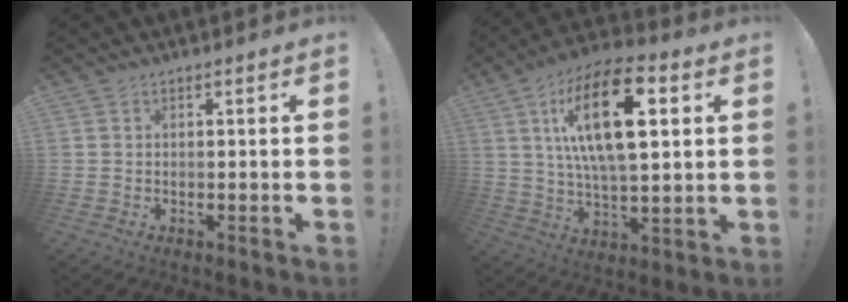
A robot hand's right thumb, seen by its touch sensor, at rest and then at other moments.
{"total": 21.9, "force": [6.5, 10.0, 18.4], "torque": [-0.325, -0.010, 0.092]}